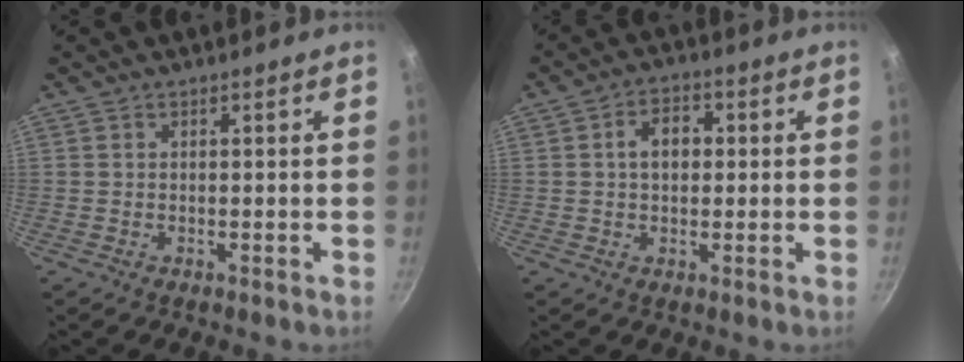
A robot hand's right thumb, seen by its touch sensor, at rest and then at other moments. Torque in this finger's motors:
{"motor_torque": [0.11, 1.42, 0.49, 0.00, 0.01]}